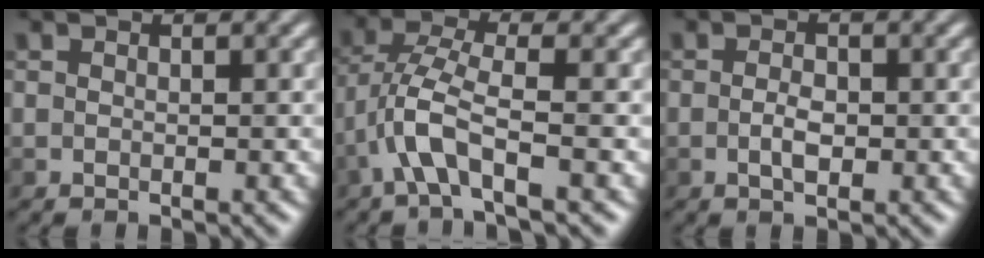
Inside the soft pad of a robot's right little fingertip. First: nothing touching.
{"total": 3.8, "force": [-2.0, 0.5, 3.3], "torque": [-0.075, 0.013, -0.044]}
{"total": 1.5, "force": [-0.5, 0.7, 1.3], "torque": [-0.025, 0.002, -0.008]}